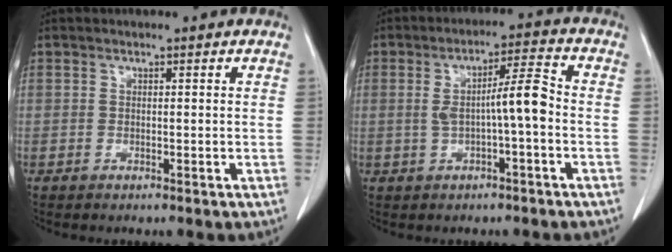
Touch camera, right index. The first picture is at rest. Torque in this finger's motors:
{"motor_torque": [0.32, 0.01, 0.22, 0.06]}